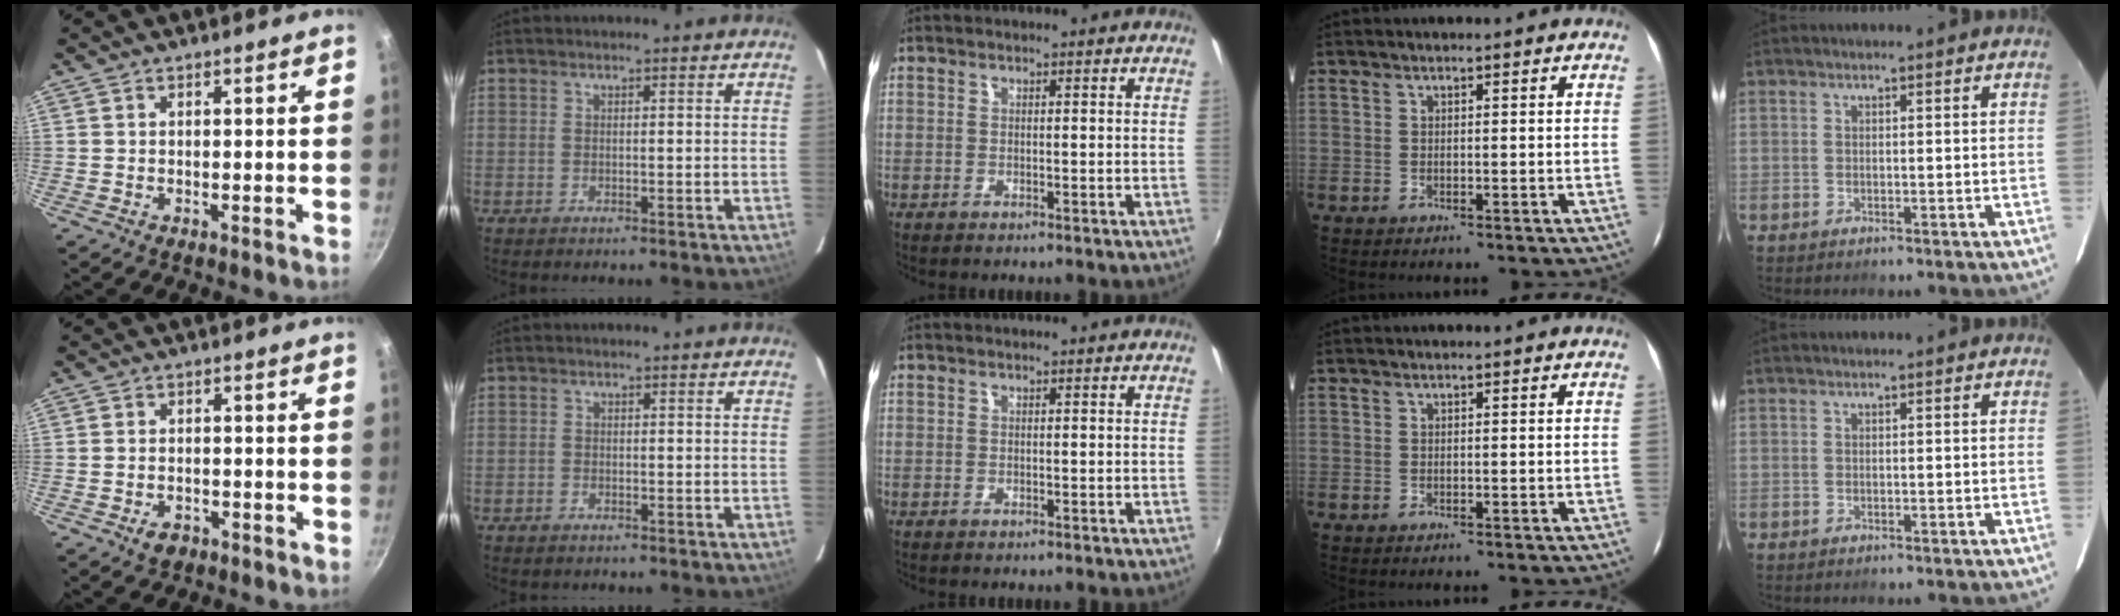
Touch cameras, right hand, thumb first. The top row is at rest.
{"thumb": {"total": 2.9, "force": [-1.7, 1.9, 1.3], "torque": [-0.018, 0.016, -0.023]}, "index": {"total": 1.0, "force": [-0.8, 0.6, 0.1], "torque": [-0.004, 0.000, -0.015]}}